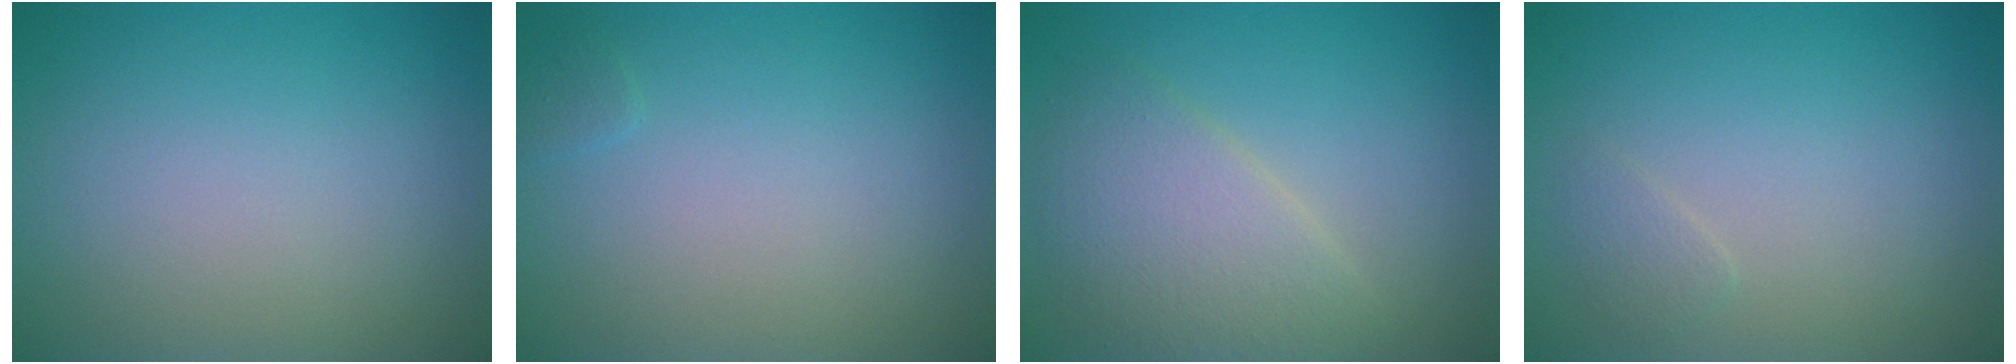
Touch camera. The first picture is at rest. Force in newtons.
{"total": 0.6, "press": 0.6, "slide": 0.0}
{"total": 4.4, "press": 4.4, "slide": 0.4}
{"total": 0.9, "press": 0.9, "slide": 0.0}